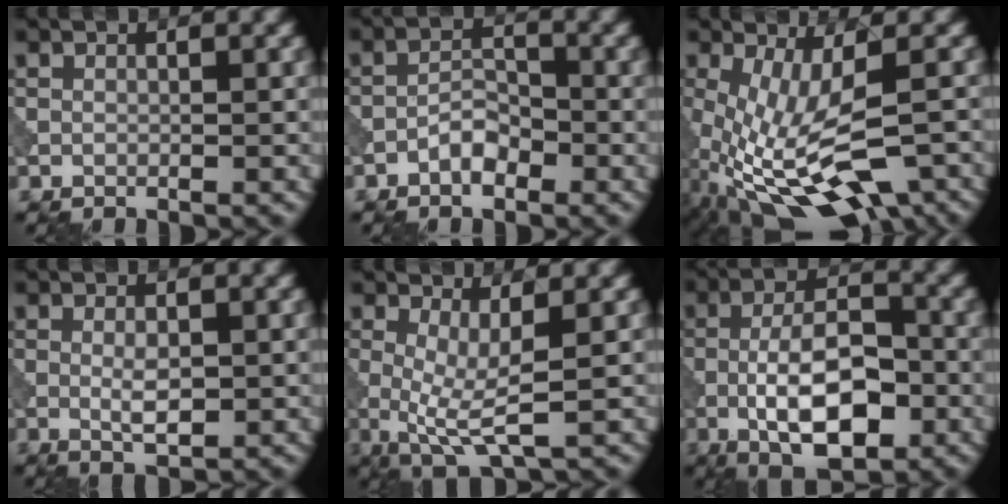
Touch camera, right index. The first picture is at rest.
{"total": 2.4, "force": [-1.5, 1.2, 1.6], "torque": [-0.021, 0.010, -0.029]}
{"total": 12.8, "force": [-5.0, 5.2, 10.6], "torque": [-0.213, -0.045, -0.069]}
{"total": 2.3, "force": [-0.1, 1.0, 2.1], "torque": [-0.043, -0.004, 0.001]}
{"total": 4.4, "force": [-0.1, 1.2, 4.3], "torque": [-0.084, -0.010, 0.000]}
{"total": 8.6, "force": [-2.5, 3.6, 7.3], "torque": [-0.128, 0.006, -0.050]}